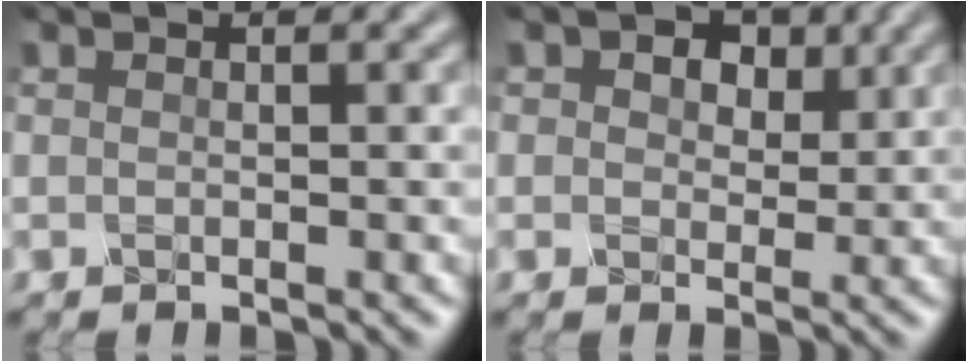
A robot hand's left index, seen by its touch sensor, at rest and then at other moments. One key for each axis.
{"total": 5.0, "fx": 2.3, "fy": 3.4, "fz": 2.8, "tx": -0.052, "ty": 0.004, "tz": 0.018}